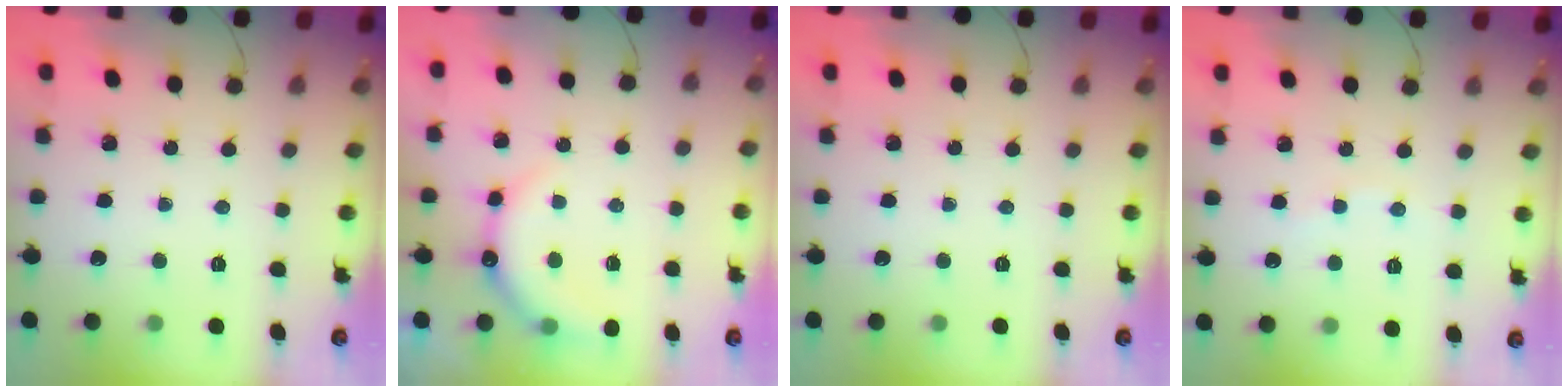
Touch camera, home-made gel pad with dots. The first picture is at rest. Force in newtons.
{"total": 8.3, "press": 8.3, "slide": 0.3}
{"total": 0.0}
{"total": 2.3, "press": 2.1, "slide": 0.7}